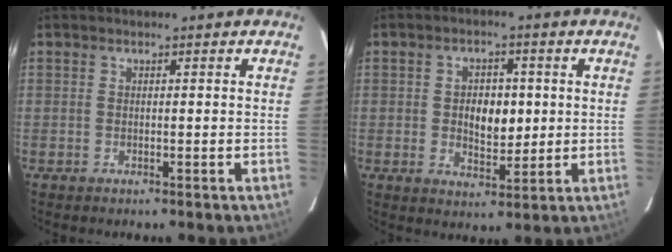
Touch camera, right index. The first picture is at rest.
{"total": 6.6, "force": [0.3, 4.2, 5.1], "torque": [-0.088, 0.005, 0.011]}